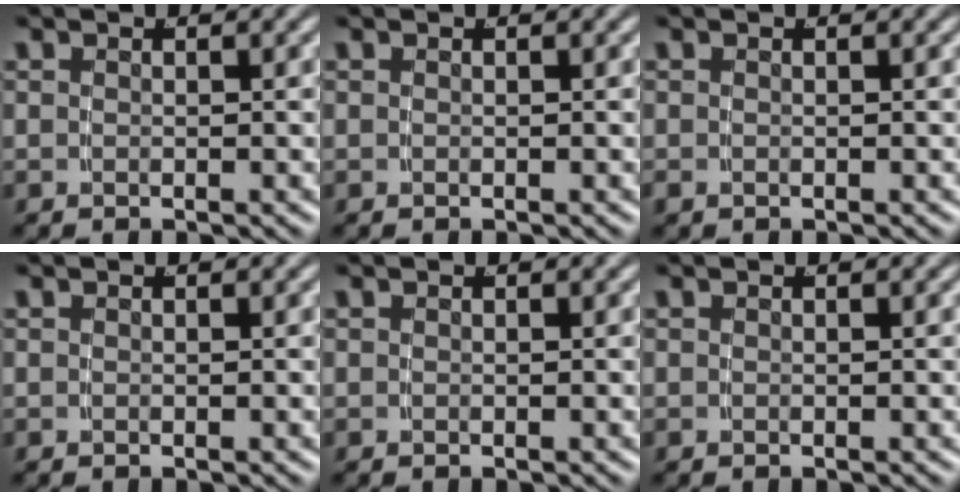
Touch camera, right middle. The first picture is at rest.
{"total": 0.0}
{"total": 0.6, "force": [-0.3, 0.4, 0.2], "torque": [-0.008, -0.005, -0.002]}
{"total": 0.0}
{"total": 0.0}
{"total": 0.0}